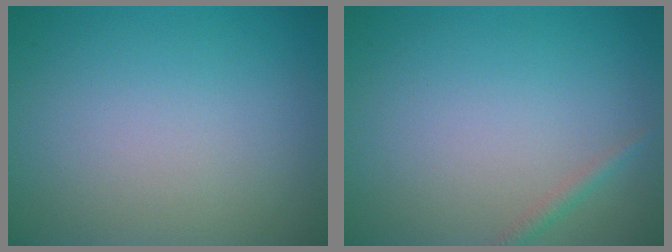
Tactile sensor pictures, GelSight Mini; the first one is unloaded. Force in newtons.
{"total": 1.0, "press": 1.0, "slide": 0.0}